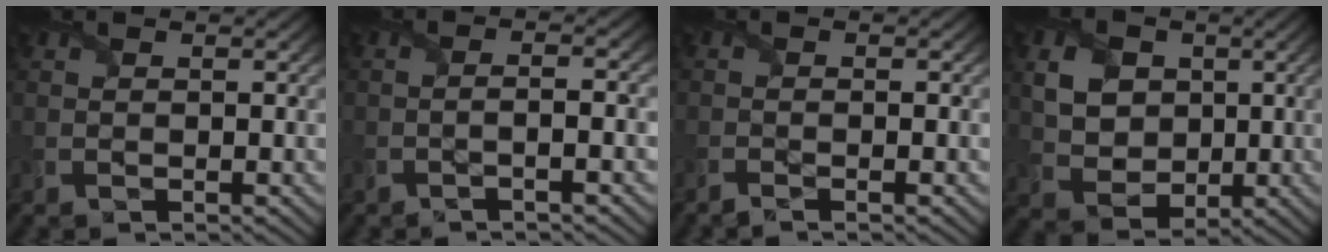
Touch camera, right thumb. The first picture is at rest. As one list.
[{"total": 2.6, "force": [-1.4, -0.2, 2.2], "torque": [-0.033, 0.007, -0.032]}, {"total": 1.6, "force": [-1.2, -0.5, 0.9], "torque": [-0.019, -0.002, -0.026]}, {"total": 6.4, "force": [1.2, 5.1, 3.7], "torque": [-0.097, 0.000, 0.017]}]